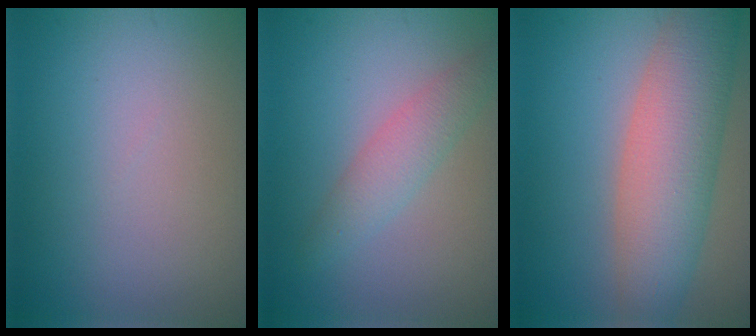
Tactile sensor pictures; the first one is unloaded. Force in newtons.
{"total": 2.8, "press": 2.8, "slide": 0.1}
{"total": 8.0, "press": 8.0, "slide": 0.4}